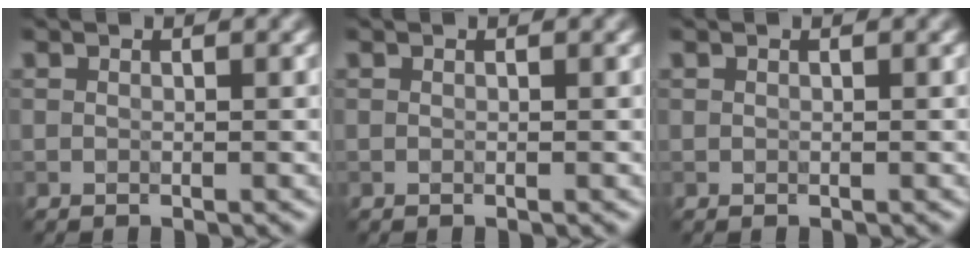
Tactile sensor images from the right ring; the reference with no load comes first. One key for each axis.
{"total": 0.0}
{"total": 0.0}